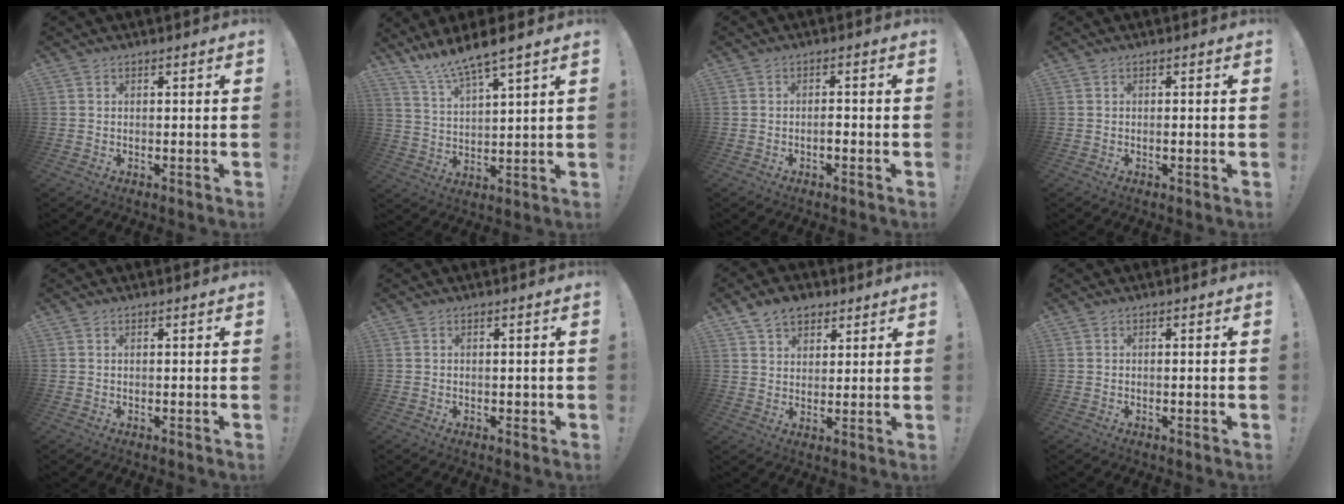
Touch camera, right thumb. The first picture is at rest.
{"total": 8.7, "force": [7.8, -0.1, 3.8], "torque": [-0.082, -0.050, 0.137]}
{"total": 1.9, "force": [-1.1, 0.4, 1.5], "torque": [-0.024, 0.001, -0.019]}
{"total": 0.9, "force": [-0.3, 0.0, 0.8], "torque": [-0.007, -0.005, -0.008]}
{"total": 0.0}
{"total": 0.8, "force": [-0.2, 0.6, 0.5], "torque": [-0.006, 0.003, -0.003]}
{"total": 8.0, "force": [5.3, 5.3, 2.9], "torque": [-0.046, -0.020, 0.102]}
{"total": 0.8, "force": [-0.2, -0.3, 0.7], "torque": [-0.013, -0.002, -0.004]}